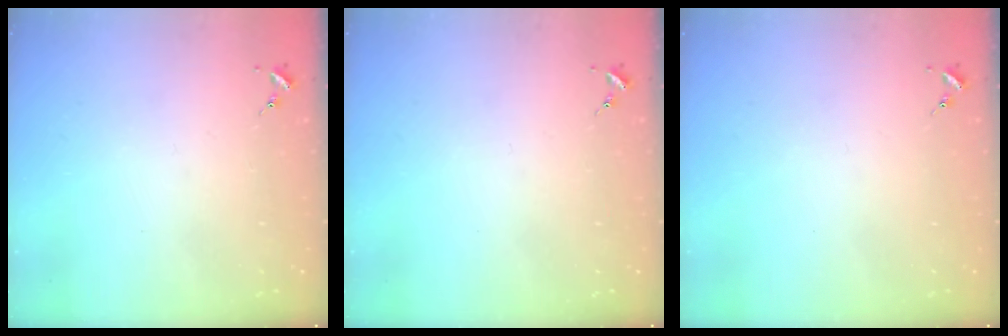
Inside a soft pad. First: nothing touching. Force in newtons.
{"total": 0.0}
{"total": 0.0}